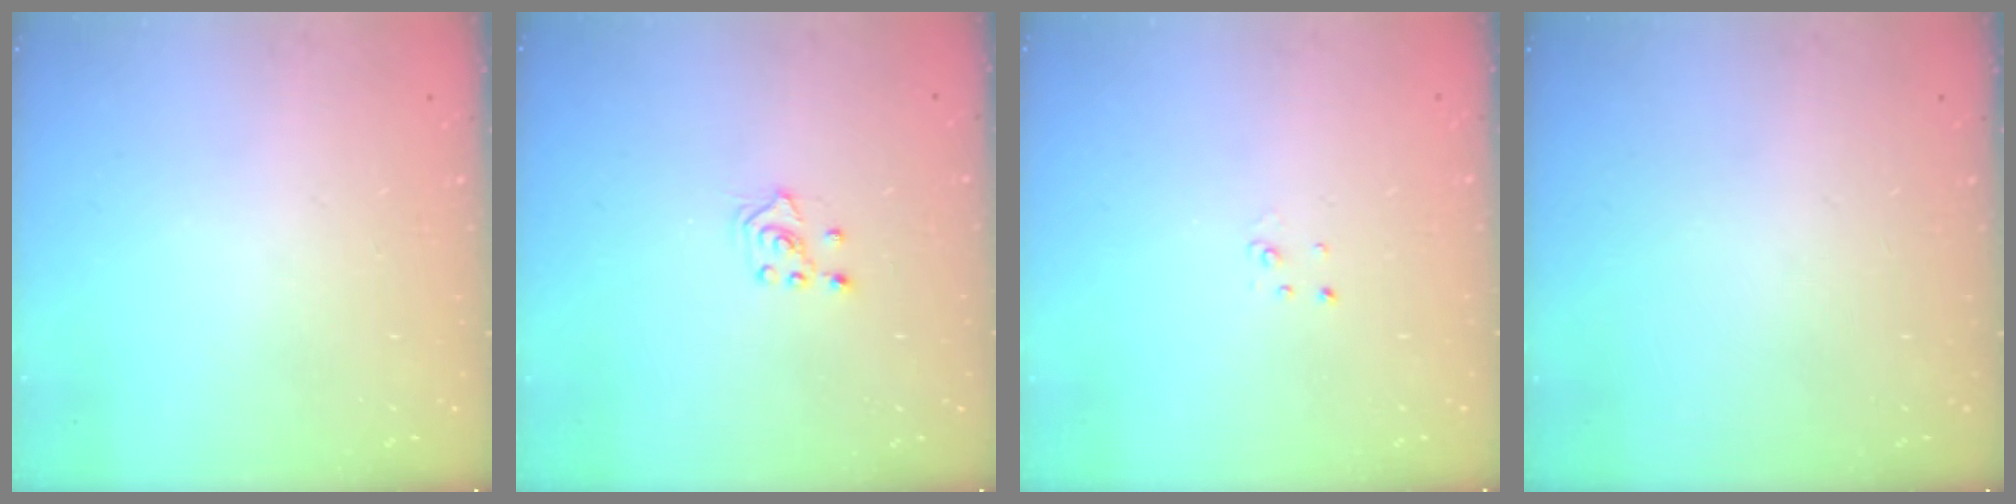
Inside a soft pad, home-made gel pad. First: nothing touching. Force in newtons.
{"total": 3.3, "press": 3.2, "slide": 0.8}
{"total": 2.0, "press": 2.0, "slide": 0.2}
{"total": 0.0}